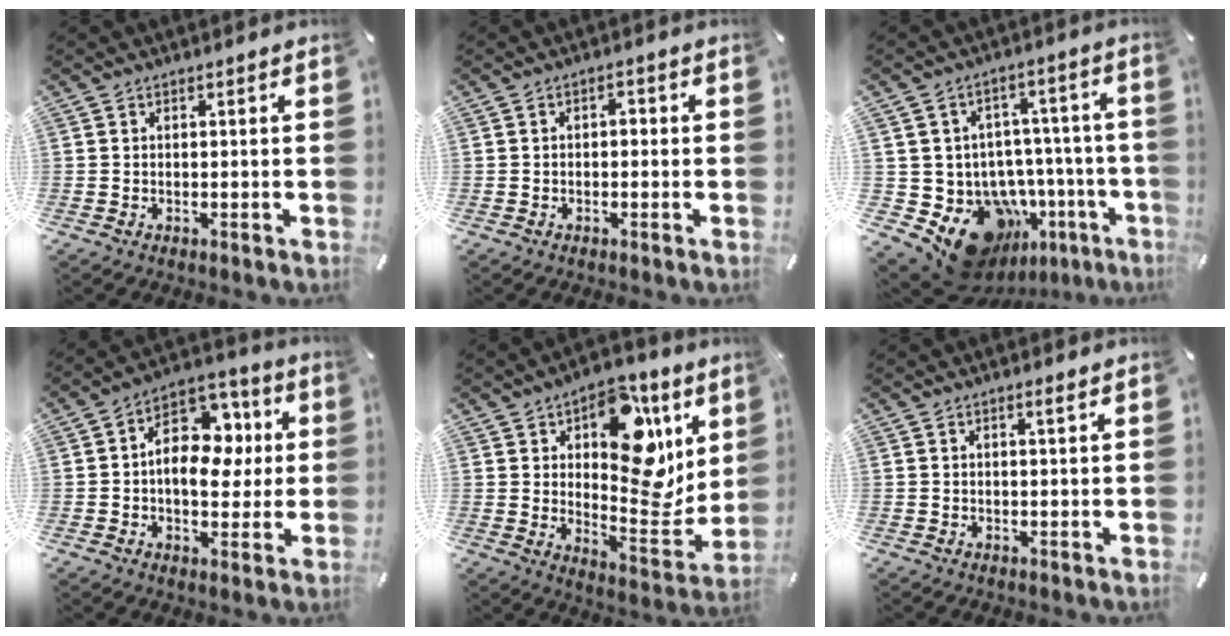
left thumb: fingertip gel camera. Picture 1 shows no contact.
{"total": 1.8, "force": [-0.5, 1.1, 1.4], "torque": [-0.028, 0.010, -0.014]}
{"total": 16.2, "force": [-8.8, 10.9, 8.3], "torque": [-0.124, 0.036, -0.123]}
{"total": 13.3, "force": [1.1, 9.9, 8.9], "torque": [-0.121, -0.011, 0.021]}
{"total": 19.4, "force": [8.4, 11.4, 13.3], "torque": [-0.152, -0.063, 0.142]}
{"total": 1.3, "force": [0.8, 0.1, 1.0], "torque": [-0.020, 0.000, 0.014]}